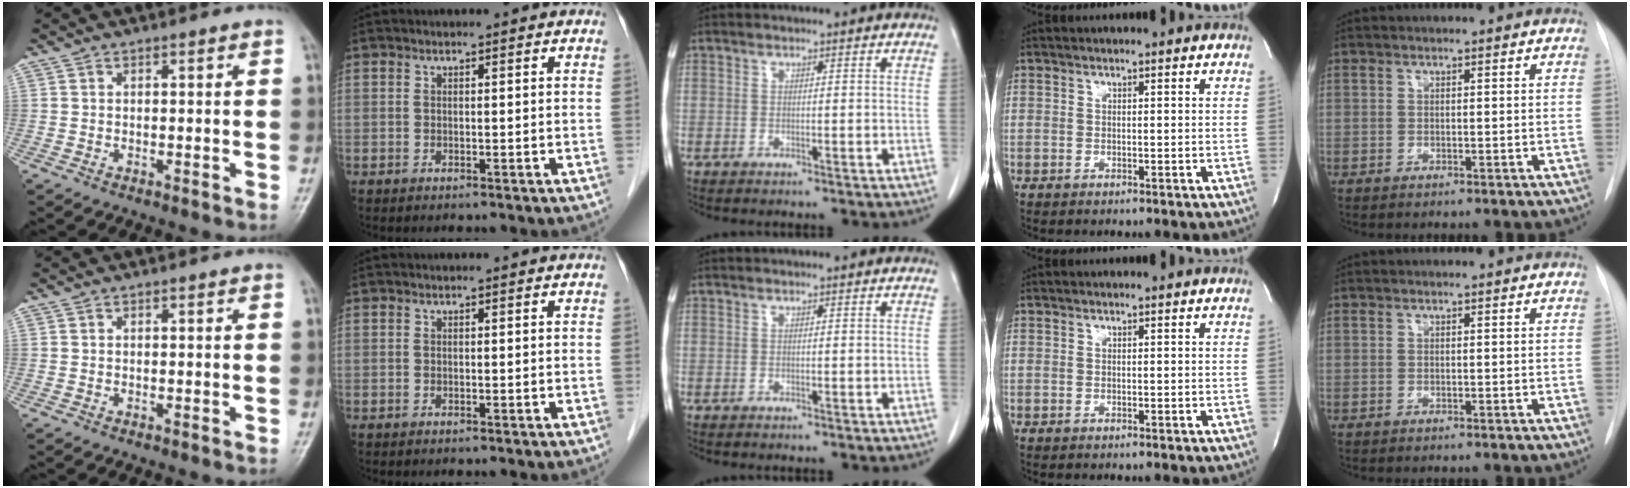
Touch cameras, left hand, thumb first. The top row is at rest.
{}